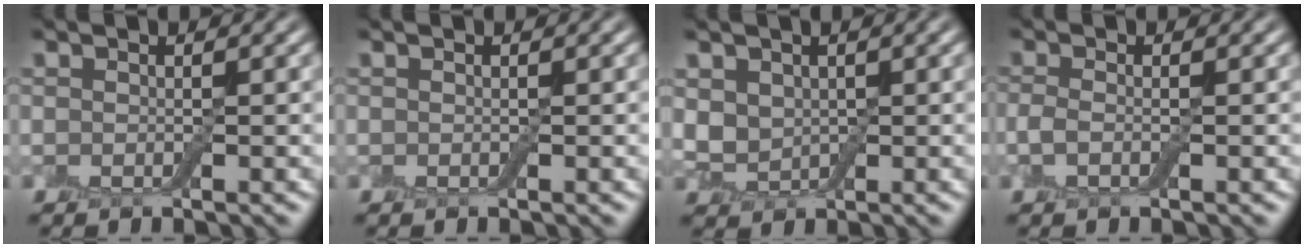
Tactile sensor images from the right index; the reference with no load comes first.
{"total": 0.0}
{"total": 3.0, "force": [0.6, 2.4, 1.7], "torque": [-0.039, -0.002, 0.014]}
{"total": 1.3, "force": [-0.3, 0.6, 1.1], "torque": [-0.028, -0.001, -0.012]}